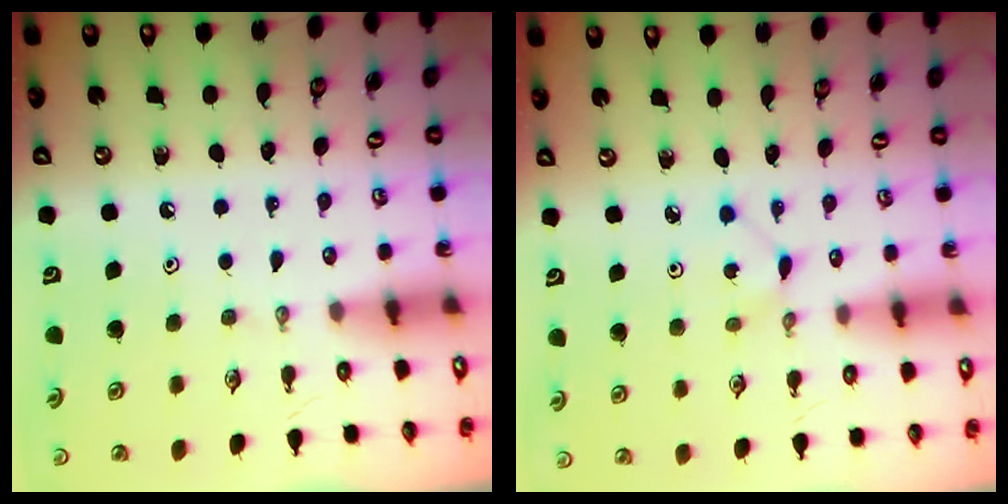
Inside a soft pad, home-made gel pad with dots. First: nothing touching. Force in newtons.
{"total": 1.2, "press": 1.2, "slide": 0.2}